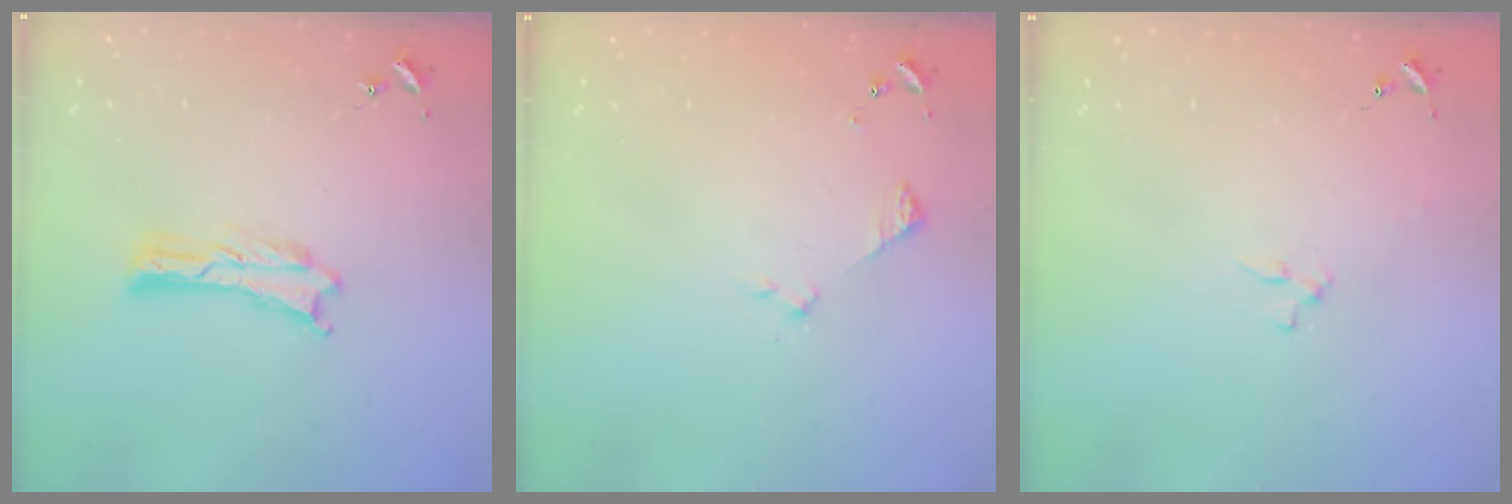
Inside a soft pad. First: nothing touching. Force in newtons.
{"total": 2.9, "press": 2.9, "slide": 0.3}
{"total": 2.3, "press": 2.3, "slide": 0.3}